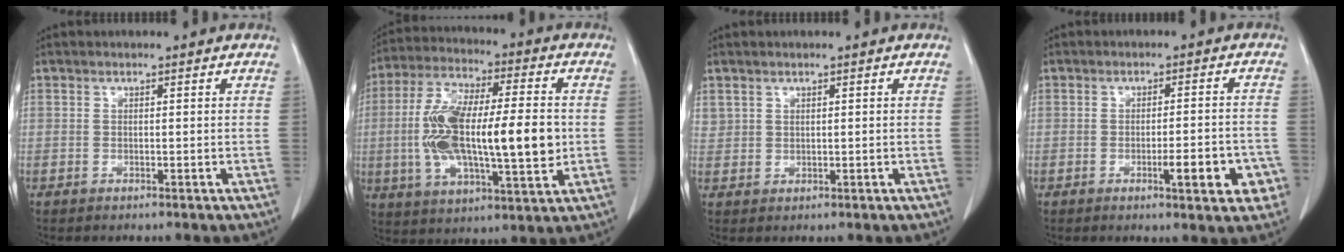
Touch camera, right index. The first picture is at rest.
{"total": 19.3, "force": [-0.9, 5.3, 18.6], "torque": [-0.357, 0.005, -0.015]}
{"total": 1.6, "force": [1.1, 1.1, 0.3], "torque": [-0.002, 0.005, 0.024]}
{"total": 7.0, "force": [-2.7, 1.4, 6.3], "torque": [-0.079, 0.002, -0.031]}